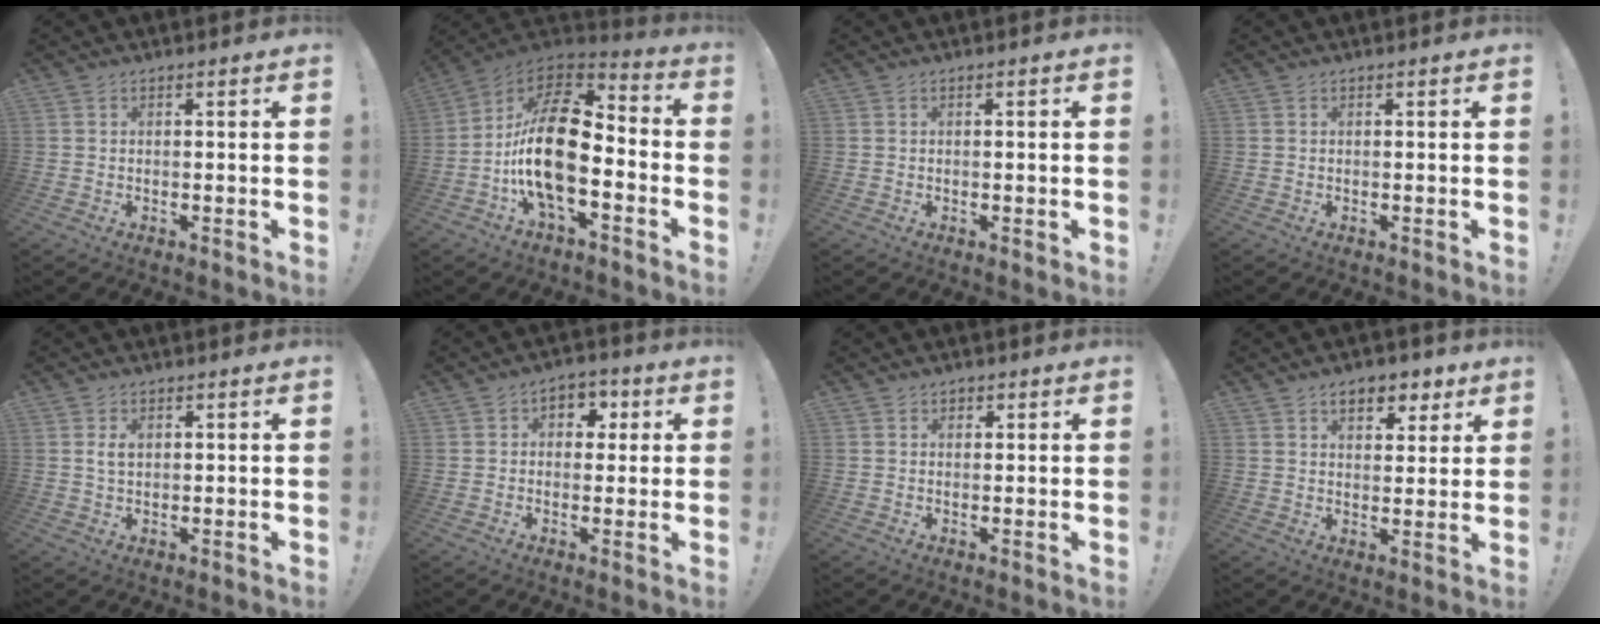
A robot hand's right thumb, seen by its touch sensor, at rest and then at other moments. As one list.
[{"total": 21.8, "force": [-3.4, 10.7, 18.7], "torque": [-0.355, 0.023, -0.056]}, {"total": 0.8, "force": [-0.1, -0.1, 0.8], "torque": [-0.009, -0.002, -0.003]}, {"total": 0.0}, {"total": 3.0, "force": [0.9, 1.8, 2.2], "torque": [-0.038, 0.002, 0.013]}, {"total": 5.5, "force": [1.1, 4.8, 2.4], "torque": [-0.017, -0.002, 0.018]}, {"total": 1.1, "force": [0.6, 0.9, 0.2], "torque": [0.003, -0.001, 0.008]}, {"total": 8.1, "force": [4.6, 4.9, 4.5], "torque": [-0.055, -0.017, 0.082]}]